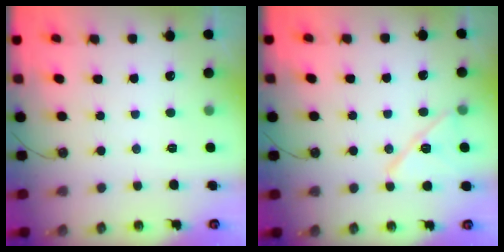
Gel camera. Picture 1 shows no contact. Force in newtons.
{"total": 12.2, "press": 12.2, "slide": 0.8}